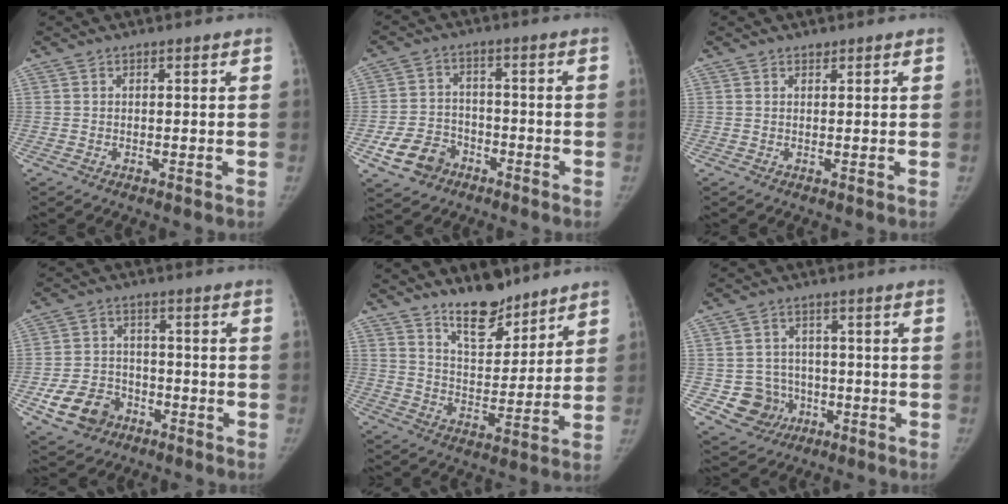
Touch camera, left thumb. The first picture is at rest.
{"total": 8.3, "force": [-4.2, 6.4, 3.1], "torque": [-0.042, 0.026, -0.071]}
{"total": 0.7, "force": [0.6, 0.3, 0.1], "torque": [0.002, -0.004, 0.007]}
{"total": 9.6, "force": [-4.5, 7.6, 3.9], "torque": [-0.054, 0.027, -0.071]}
{"total": 10.9, "force": [8.7, 4.4, 4.8], "torque": [-0.049, -0.073, 0.154]}
{"total": 7.6, "force": [-2.0, 7.2, 1.4], "torque": [0.003, 0.016, -0.023]}